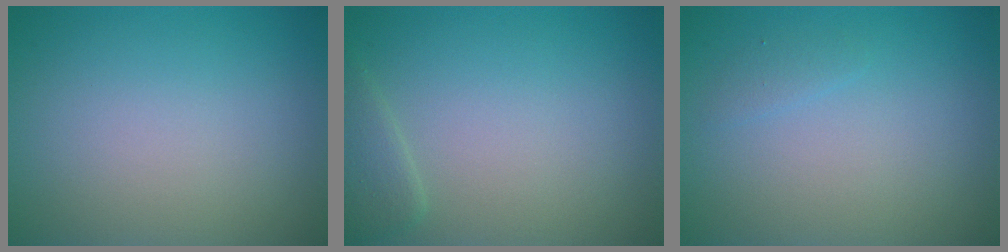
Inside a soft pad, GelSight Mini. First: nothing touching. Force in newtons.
{"total": 1.6, "press": 1.6, "slide": 0.1}
{"total": 0.7, "press": 0.7, "slide": 0.1}